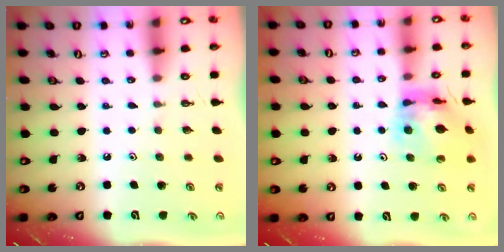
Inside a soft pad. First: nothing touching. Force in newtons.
{"total": 11.7, "press": 11.6, "slide": 1.3}